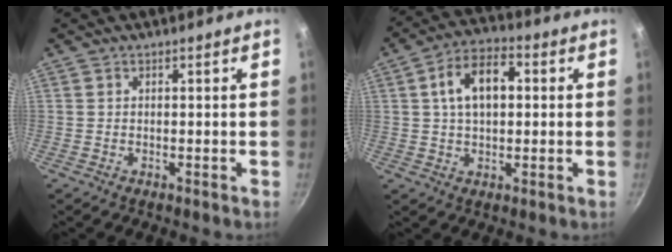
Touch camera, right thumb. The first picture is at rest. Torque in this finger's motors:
{"motor_torque": [-0.88, 1.17, 0.73, 0.24, 0.09]}